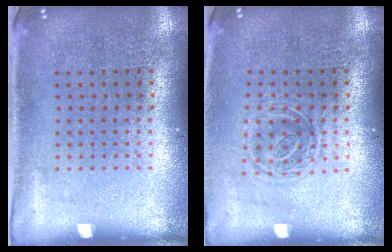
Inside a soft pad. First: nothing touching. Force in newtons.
{"total": 1.2, "press": 1.0, "slide": 0.7}